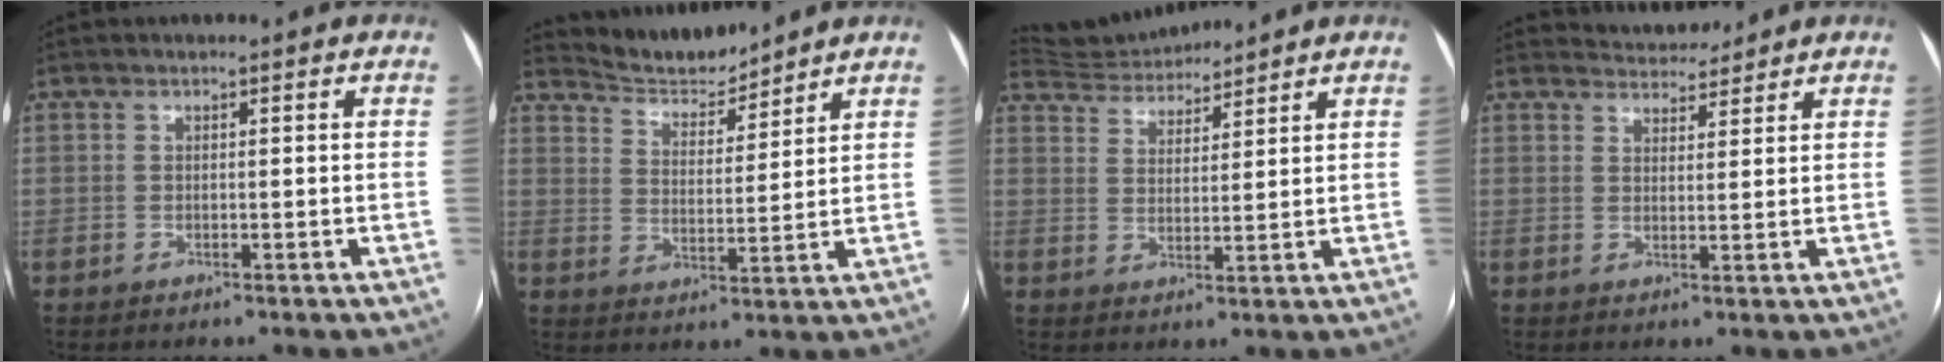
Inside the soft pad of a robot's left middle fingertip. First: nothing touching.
{"total": 7.3, "force": [7.2, 0.7, 0.1], "torque": [-0.011, 0.005, 0.135]}
{"total": 7.7, "force": [7.6, 0.6, 0.7], "torque": [-0.022, 0.023, 0.138]}
{"total": 4.7, "force": [4.6, 0.9, 0.0], "torque": [-0.004, 0.012, 0.069]}